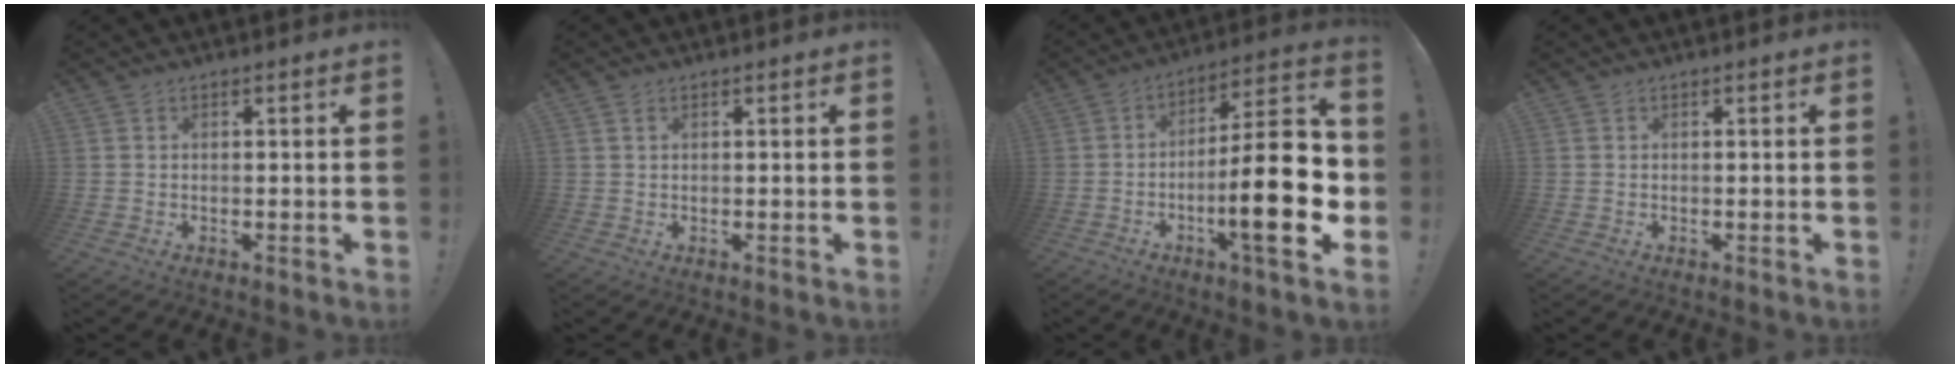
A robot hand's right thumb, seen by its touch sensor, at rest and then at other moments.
{"total": 0.8, "force": [0.5, 0.4, 0.5], "torque": [-0.009, 0.000, 0.009]}
{"total": 23.6, "force": [-5.0, 5.5, 22.4], "torque": [-0.347, 0.021, -0.080]}
{"total": 0.0}